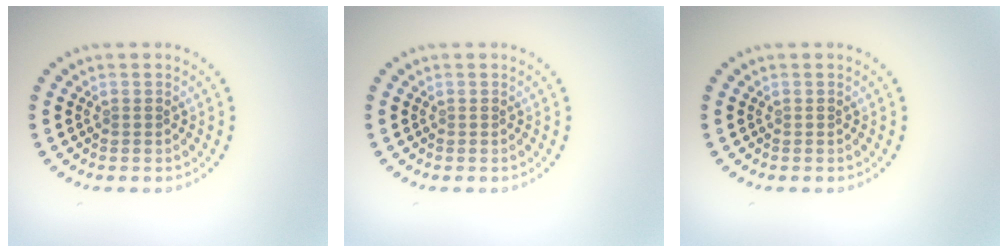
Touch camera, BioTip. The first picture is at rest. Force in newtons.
{"total": 0.0}
{"total": 0.0}